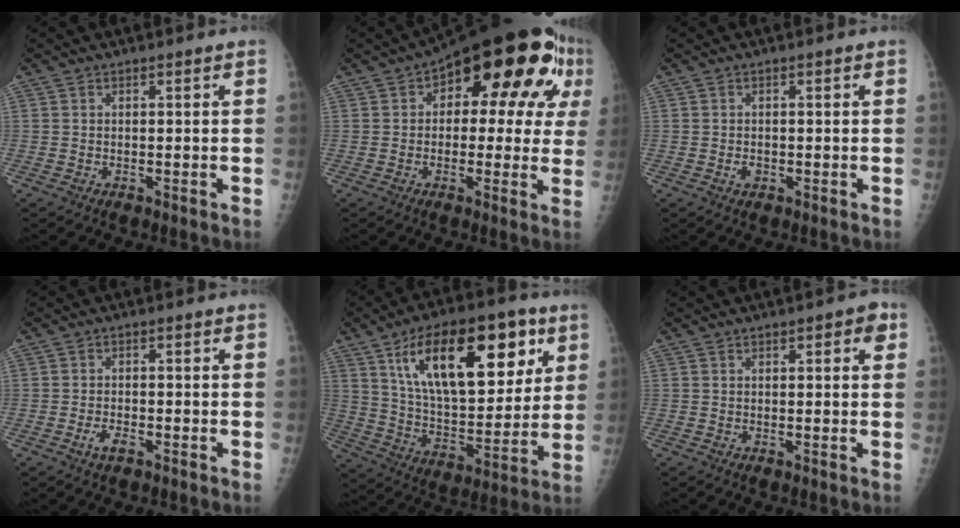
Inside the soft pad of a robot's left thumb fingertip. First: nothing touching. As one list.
[{"total": 19.3, "force": [5.8, 9.5, 15.8], "torque": [-0.158, 0.023, 0.065]}, {"total": 1.3, "force": [-0.4, 1.0, 0.8], "torque": [-0.010, 0.001, -0.006]}, {"total": 2.5, "force": [-1.3, 1.1, 1.8], "torque": [-0.035, 0.008, -0.024]}, {"total": 25.3, "force": [11.1, 11.9, 19.4], "torque": [-0.266, -0.026, 0.187]}, {"total": 3.3, "force": [1.4, 1.3, 2.7], "torque": [-0.022, 0.000, 0.012]}]